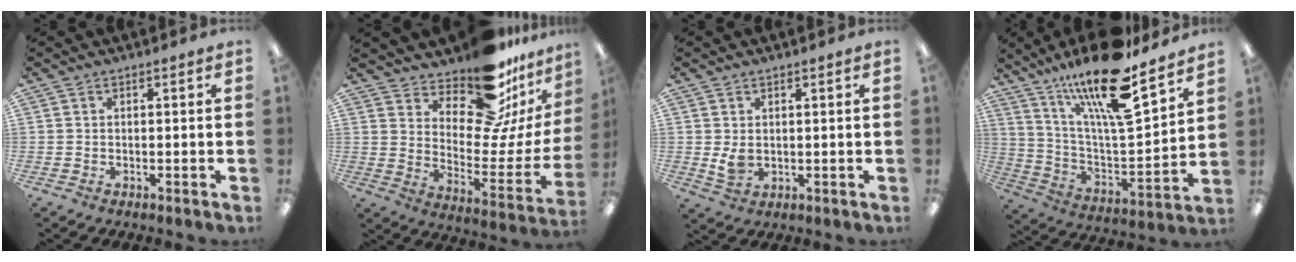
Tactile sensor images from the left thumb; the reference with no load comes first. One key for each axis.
{"total": 17.4, "fx": 14.1, "fy": 5.8, "fz": 8.5, "tx": -0.114, "ty": -0.121, "tz": 0.235}
{"total": 3.9, "fx": 1.0, "fy": 3.0, "fz": 2.2, "tx": -0.031, "ty": -0.006, "tz": 0.016}
{"total": 21.4, "fx": 16.0, "fy": 5.0, "fz": 13.4, "tx": -0.240, "ty": -0.104, "tz": 0.268}